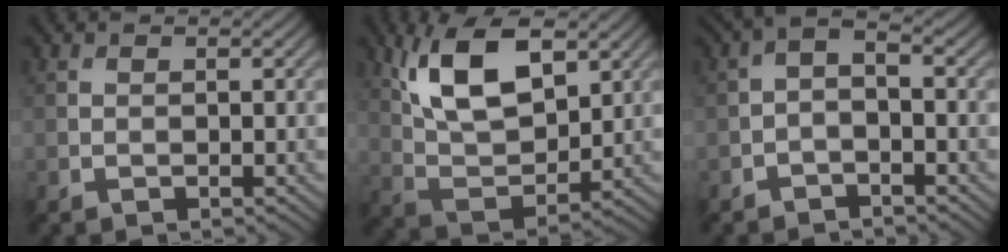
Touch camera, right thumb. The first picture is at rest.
{"total": 12.0, "force": [5.5, 5.6, 9.0], "torque": [-0.188, 0.003, 0.109]}
{"total": 2.6, "force": [-1.2, 0.9, 2.2], "torque": [-0.045, 0.003, -0.032]}